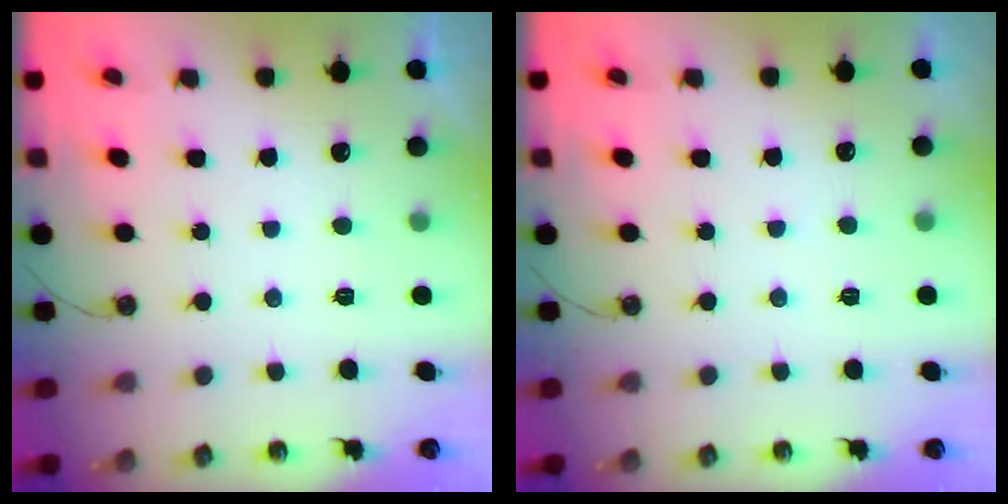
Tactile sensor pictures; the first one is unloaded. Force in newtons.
{"total": 2.4, "press": 2.4, "slide": 0.4}